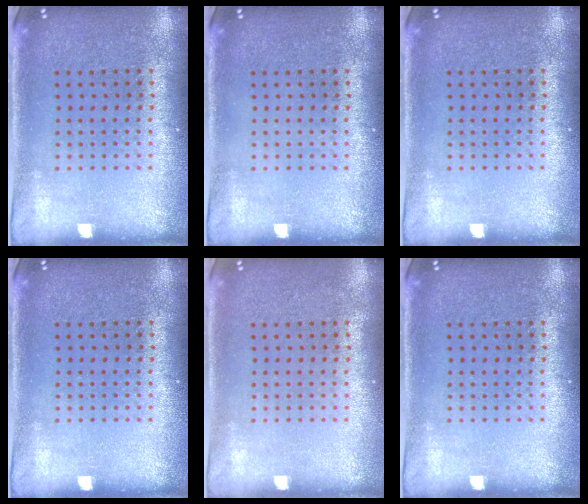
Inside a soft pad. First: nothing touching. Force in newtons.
{"total": 0.0}
{"total": 0.0}
{"total": 0.0}
{"total": 0.0}
{"total": 0.0}